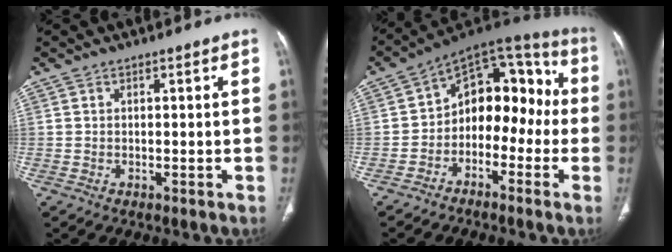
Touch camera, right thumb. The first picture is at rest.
{"total": 14.8, "force": [-2.5, 10.1, 10.5], "torque": [-0.095, 0.070, -0.054]}